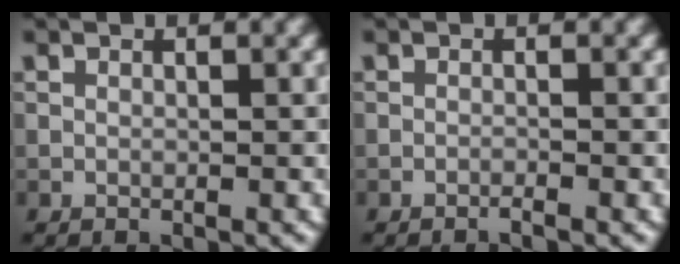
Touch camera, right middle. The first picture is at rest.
{"total": 0.6, "force": [-0.5, 0.0, 0.4], "torque": [-0.004, 0.001, -0.012]}